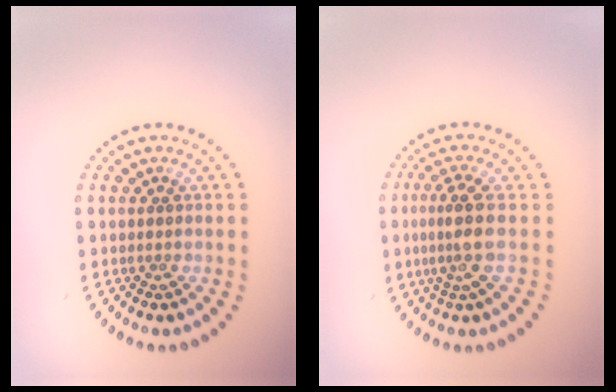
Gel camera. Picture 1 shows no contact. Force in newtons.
{"total": 3.2, "press": 2.5, "slide": 2.0}